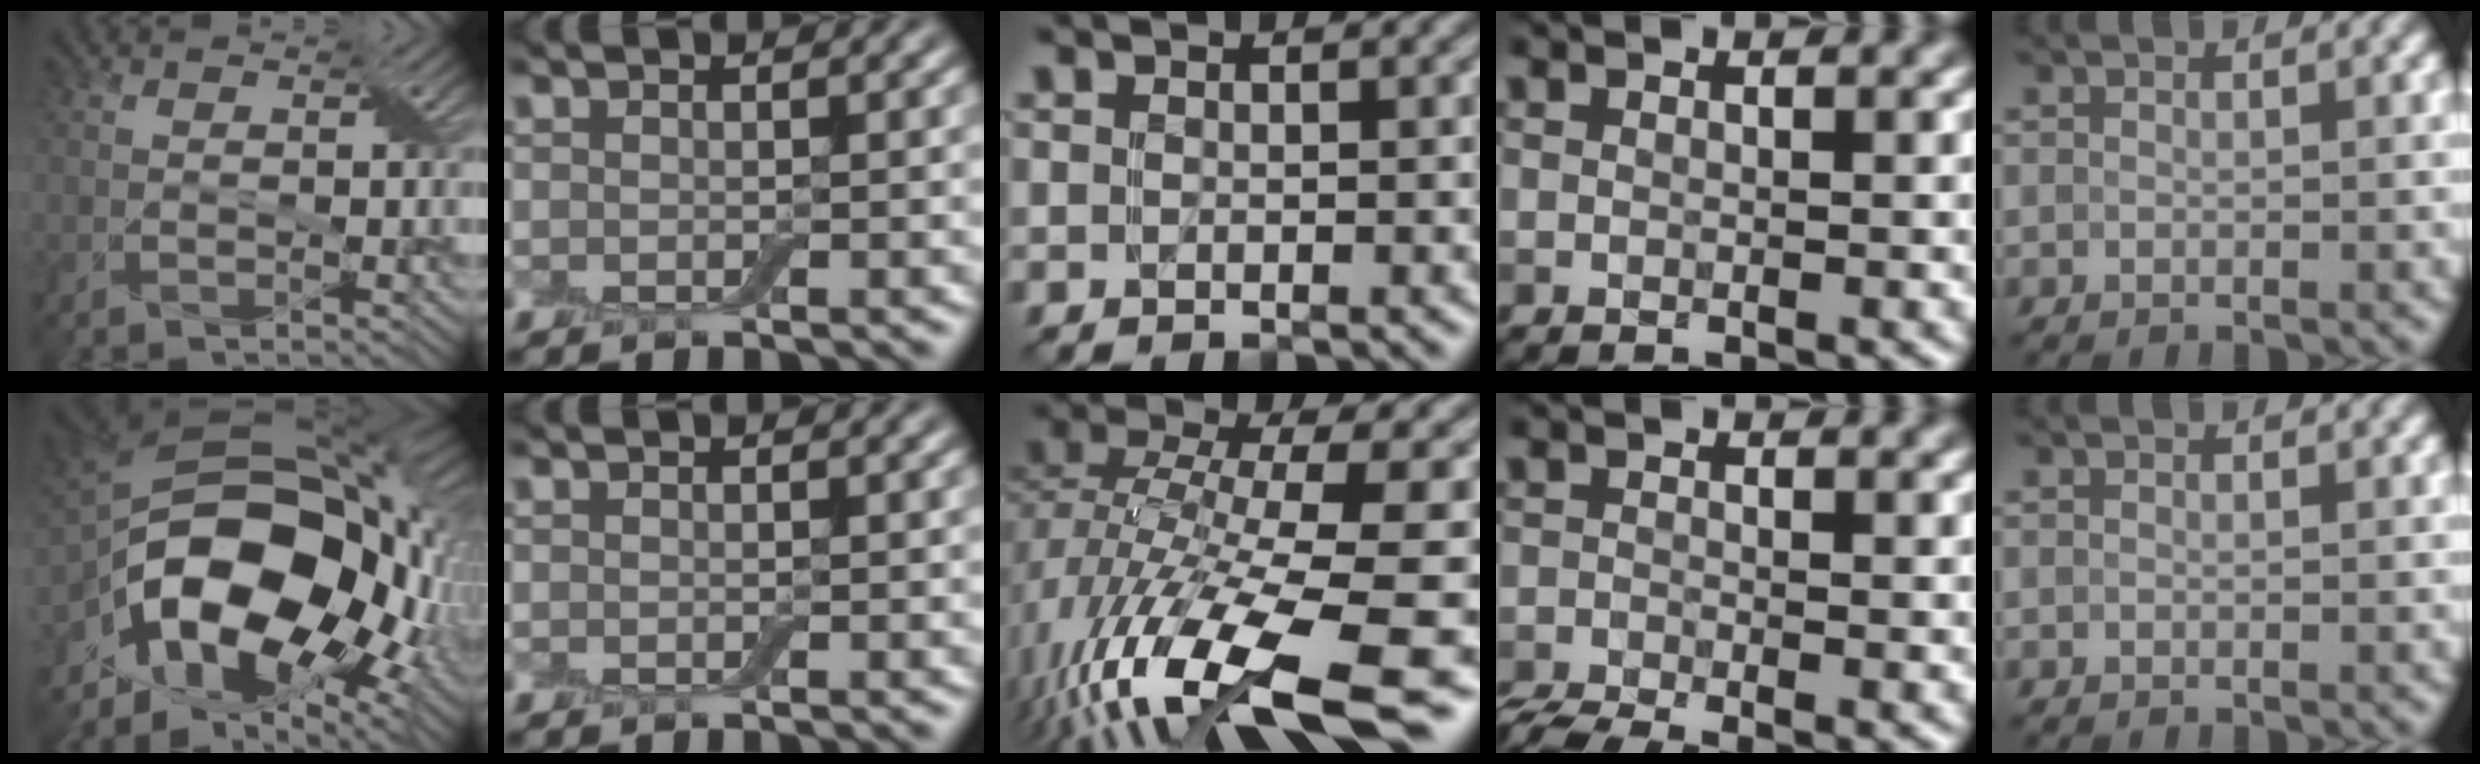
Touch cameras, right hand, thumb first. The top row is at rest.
{"thumb": {"total": 19.7, "force": [-4.6, 11.9, 14.9], "torque": [-0.312, -0.023, -0.073]}, "middle": {"total": 12.7, "force": [-6.2, 3.2, 10.6], "torque": [-0.210, -0.006, -0.090]}, "ring": {"total": 4.0, "force": [-3.6, 0.8, 1.6], "torque": [-0.018, -0.009, -0.054]}}